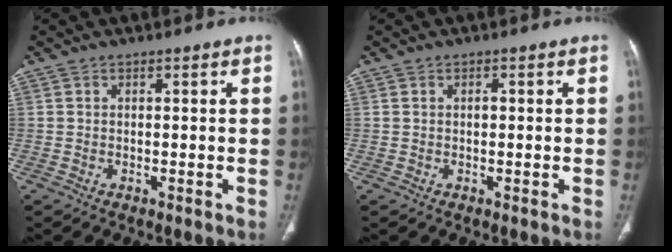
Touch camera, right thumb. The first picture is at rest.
{"total": 0.9, "force": [0.1, 0.6, 0.7], "torque": [-0.012, 0.004, 0.002]}